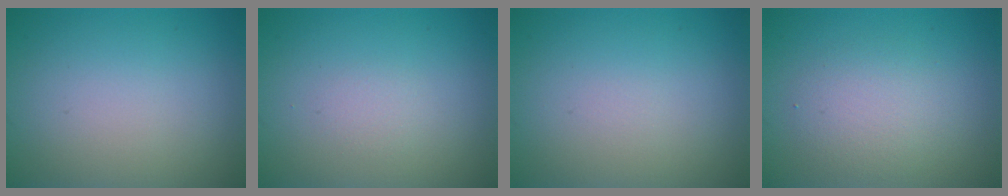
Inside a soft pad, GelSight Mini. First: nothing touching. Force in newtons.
{"total": 0.7, "press": 0.7, "slide": 0.1}
{"total": 0.0}
{"total": 2.9, "press": 2.9, "slide": 0.1}